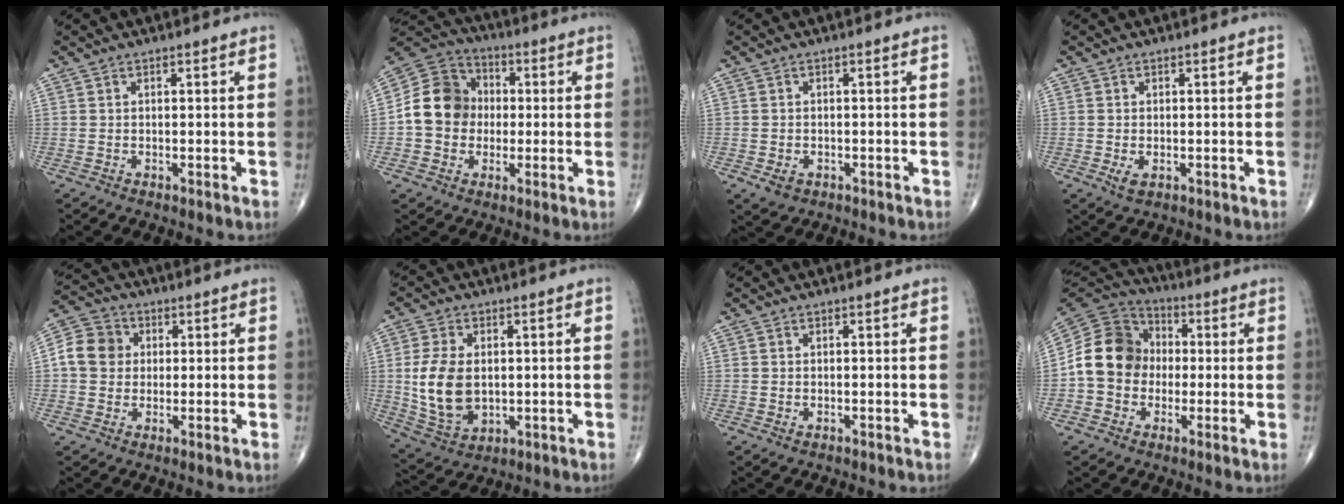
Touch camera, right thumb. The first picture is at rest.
{"total": 12.1, "force": [-0.4, 10.5, 6.0], "torque": [-0.085, 0.030, -0.018]}
{"total": 2.5, "force": [-1.1, 1.9, 1.3], "torque": [-0.019, 0.000, -0.010]}
{"total": 2.1, "force": [-0.6, 1.2, 1.6], "torque": [-0.029, -0.003, -0.008]}
{"total": 8.2, "force": [0.9, 7.3, 3.7], "torque": [-0.053, 0.016, 0.003]}
{"total": 11.9, "force": [0.2, 7.6, 9.1], "torque": [-0.172, -0.011, 0.019]}
{"total": 0.5, "force": [-0.1, 0.3, 0.3], "torque": [-0.008, 0.001, 0.001]}
{"total": 13.2, "force": [-0.7, 11.3, 6.7], "torque": [-0.102, 0.034, -0.023]}